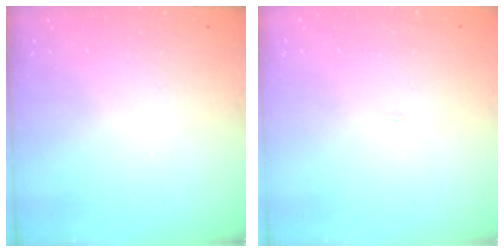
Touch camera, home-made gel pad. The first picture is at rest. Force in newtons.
{"total": 2.3, "press": 2.3, "slide": 0.2}